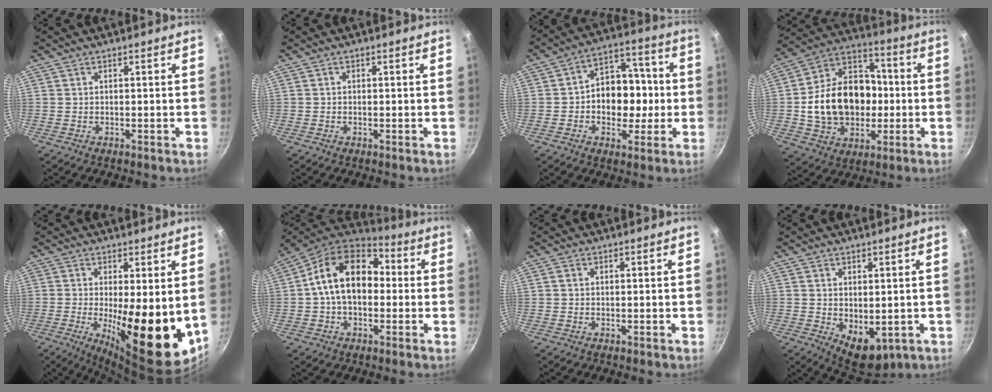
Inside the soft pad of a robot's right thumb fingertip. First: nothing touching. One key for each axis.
{"total": 0.0}
{"total": 13.3, "fx": -1.2, "fy": 10.0, "fz": 8.7, "tx": -0.069, "ty": 0.030, "tz": -0.029}
{"total": 21.5, "fx": -1.4, "fy": 16.4, "fz": 13.8, "tx": -0.204, "ty": 0.042, "tz": -0.023}
{"total": 16.0, "fx": -0.6, "fy": 4.9, "fz": 15.2, "tx": -0.203, "ty": -0.029, "tz": 0.001}
{"total": 16.4, "fx": 0.8, "fy": 11.3, "fz": 11.8, "tx": -0.161, "ty": 0.038, "tz": -0.006}
{"total": 0.5, "fx": 0.1, "fy": 0.5, "fz": 0.2, "tx": -0.002, "ty": 0.003, "tz": 0.001}
{"total": 6.9, "fx": -0.3, "fy": 4.4, "fz": 5.4, "tx": -0.055, "ty": -0.017, "tz": 0.012}